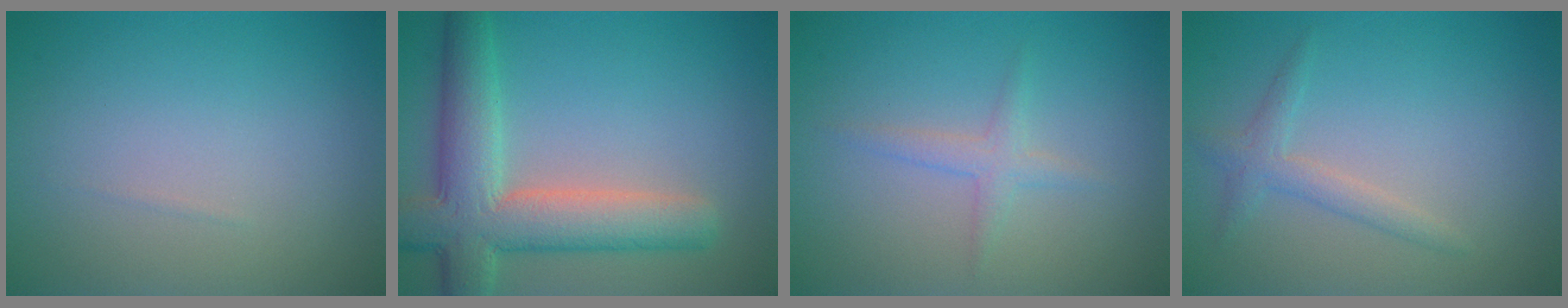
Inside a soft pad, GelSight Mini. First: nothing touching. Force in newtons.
{"total": 8.0, "press": 7.9, "slide": 0.8}
{"total": 1.6, "press": 1.6, "slide": 0.0}
{"total": 1.9, "press": 1.9, "slide": 0.0}